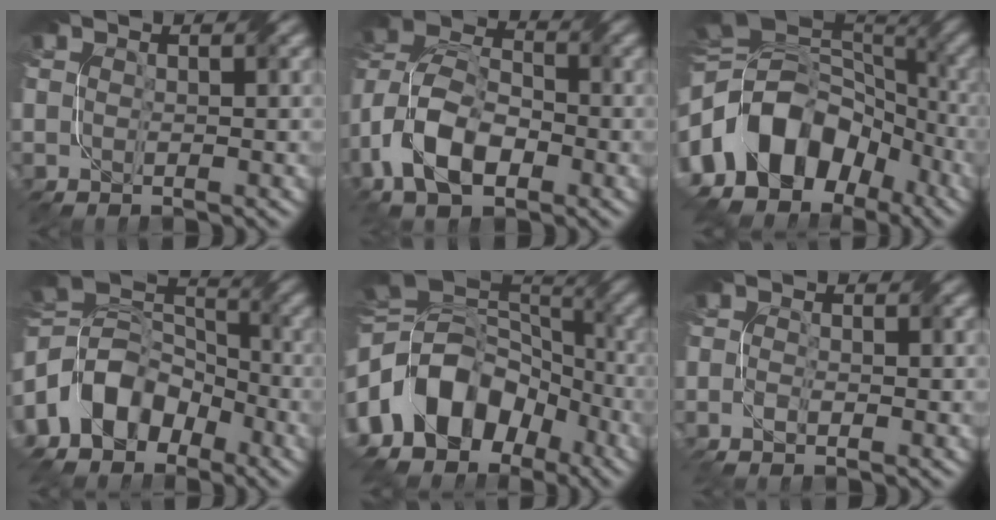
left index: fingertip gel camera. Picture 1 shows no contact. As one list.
[{"total": 9.5, "force": [-4.3, 5.4, 6.6], "torque": [-0.133, 0.002, -0.091]}, {"total": 14.6, "force": [-5.7, 10.3, 8.5], "torque": [-0.162, 0.012, -0.120]}, {"total": 8.6, "force": [-4.7, 6.1, 3.8], "torque": [-0.064, 0.008, -0.102]}, {"total": 12.9, "force": [-5.5, 9.4, 6.9], "torque": [-0.135, 0.015, -0.116]}, {"total": 1.8, "force": [-0.9, 0.7, 1.4], "torque": [-0.032, -0.004, -0.020]}]